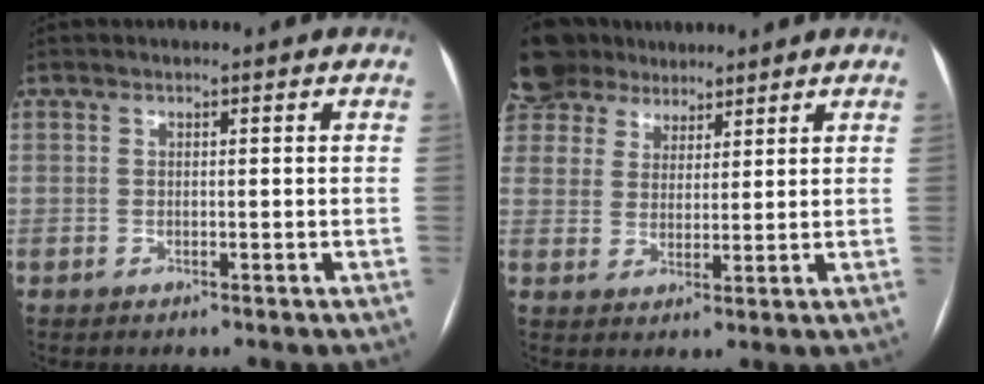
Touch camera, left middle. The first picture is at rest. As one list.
[{"total": 10.8, "force": [8.5, 6.5, 1.4], "torque": [-0.046, 0.033, 0.162]}]